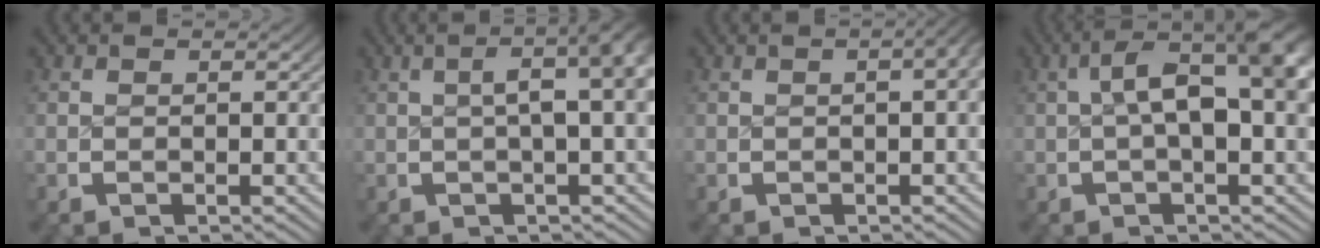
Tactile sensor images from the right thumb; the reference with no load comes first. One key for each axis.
{"total": 6.9, "fx": 1.3, "fy": 2.7, "fz": 6.2, "tx": -0.071, "ty": 0.026, "tz": 0.010}
{"total": 5.3, "fx": 1.0, "fy": 2.4, "fz": 4.6, "tx": -0.039, "ty": 0.029, "tz": 0.000}
{"total": 8.3, "fx": 1.0, "fy": 3.6, "fz": 7.4, "tx": -0.109, "ty": -0.002, "tz": 0.014}